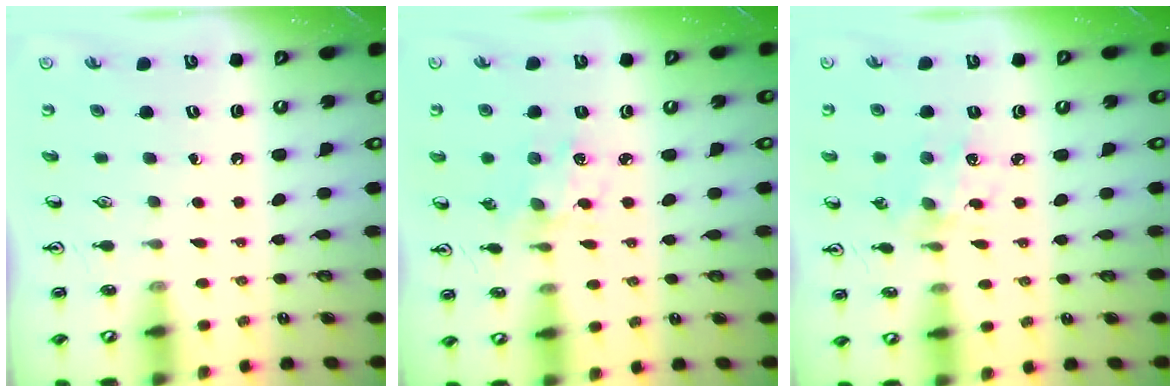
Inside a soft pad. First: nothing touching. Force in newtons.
{"total": 1.9, "press": 1.8, "slide": 0.5}
{"total": 2.8, "press": 2.7, "slide": 0.7}